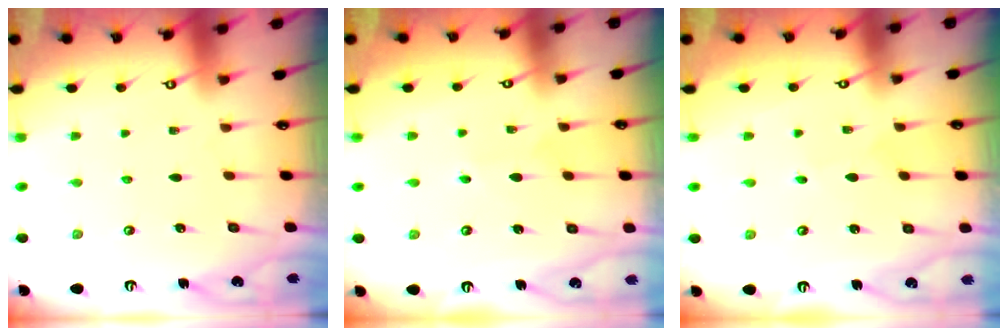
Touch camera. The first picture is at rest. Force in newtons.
{"total": 4.6, "press": 4.6, "slide": 0.4}
{"total": 1.5, "press": 1.4, "slide": 0.1}